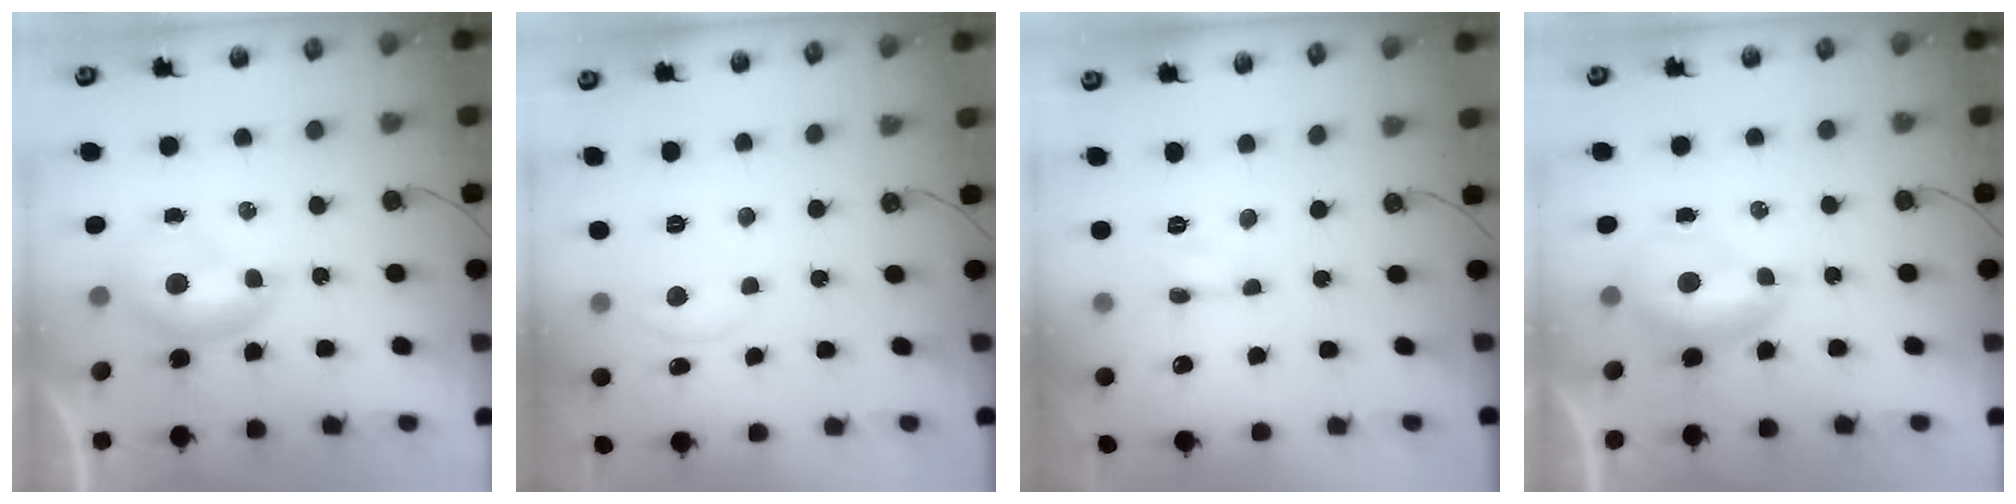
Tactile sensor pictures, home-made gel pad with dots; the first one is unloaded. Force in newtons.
{"total": 0.9, "press": 0.8, "slide": 0.4}
{"total": 0.9, "press": 0.8, "slide": 0.3}
{"total": 0.9, "press": 0.7, "slide": 0.6}